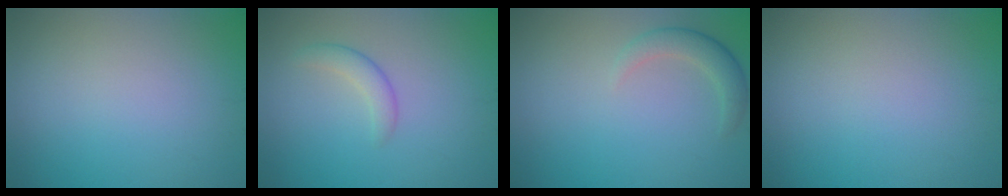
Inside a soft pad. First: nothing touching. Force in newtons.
{"total": 1.9, "press": 1.9, "slide": 0.0}
{"total": 2.3, "press": 2.3, "slide": 0.3}
{"total": 0.0}